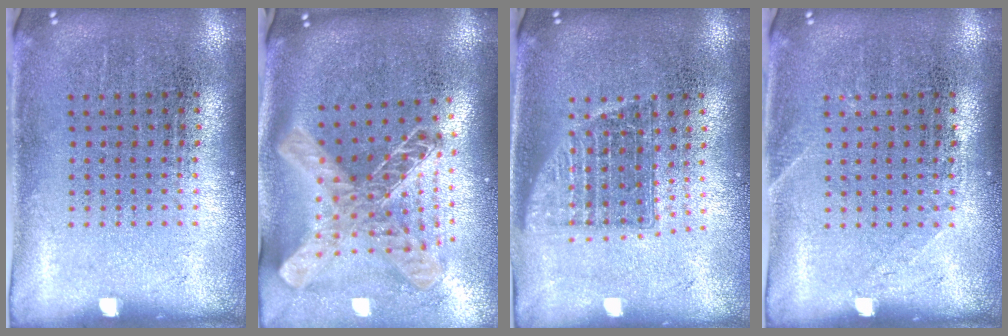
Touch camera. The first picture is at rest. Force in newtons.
{"total": 2.1, "press": 1.6, "slide": 1.4}
{"total": 1.4, "press": 1.1, "slide": 0.8}
{"total": 0.9, "press": 0.9, "slide": 0.2}